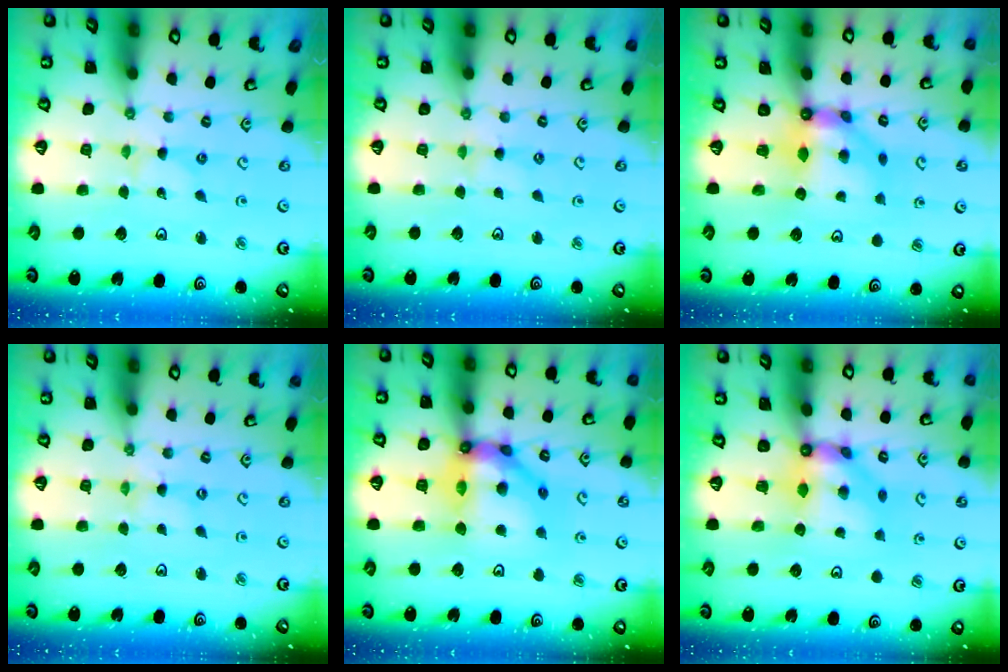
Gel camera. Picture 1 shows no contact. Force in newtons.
{"total": 1.6, "press": 1.5, "slide": 0.4}
{"total": 7.5, "press": 7.5, "slide": 0.9}
{"total": 0.6, "press": 0.6, "slide": 0.1}
{"total": 15.2, "press": 15.1, "slide": 1.5}
{"total": 8.1, "press": 8.1, "slide": 0.5}